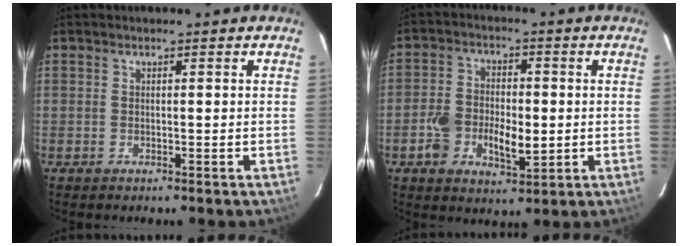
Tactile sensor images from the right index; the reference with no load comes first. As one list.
[{"total": 9.3, "force": [-2.2, 5.5, 7.2], "torque": [-0.149, 0.002, -0.038]}]